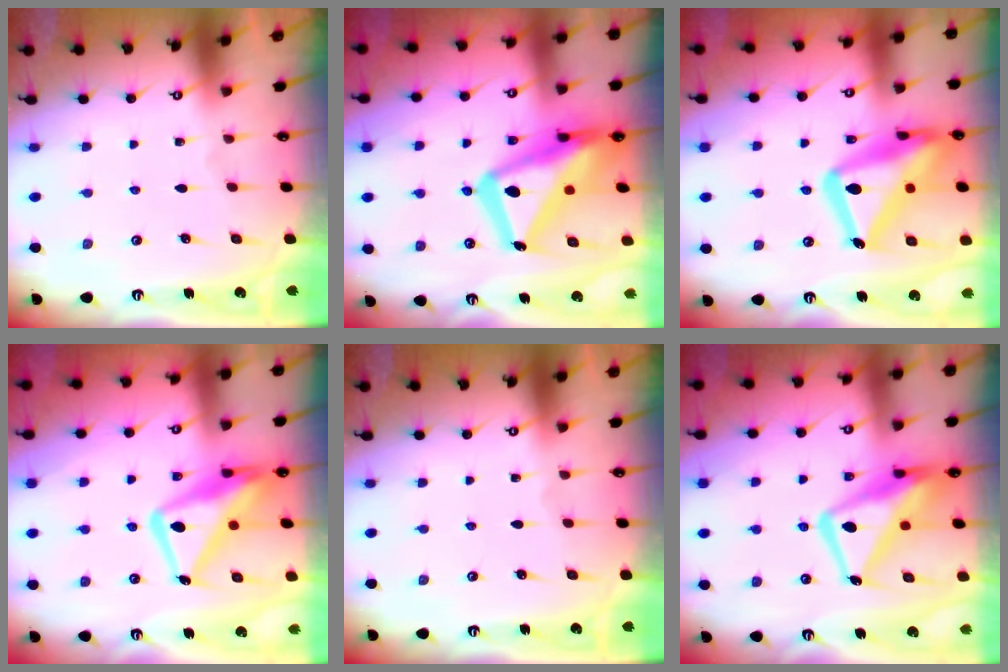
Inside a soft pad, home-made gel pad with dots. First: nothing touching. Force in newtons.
{"total": 22.5, "press": 22.4, "slide": 2.1}
{"total": 23.4, "press": 23.3, "slide": 1.8}
{"total": 17.2, "press": 17.1, "slide": 1.6}
{"total": 0.0}
{"total": 14.2, "press": 14.1, "slide": 1.4}